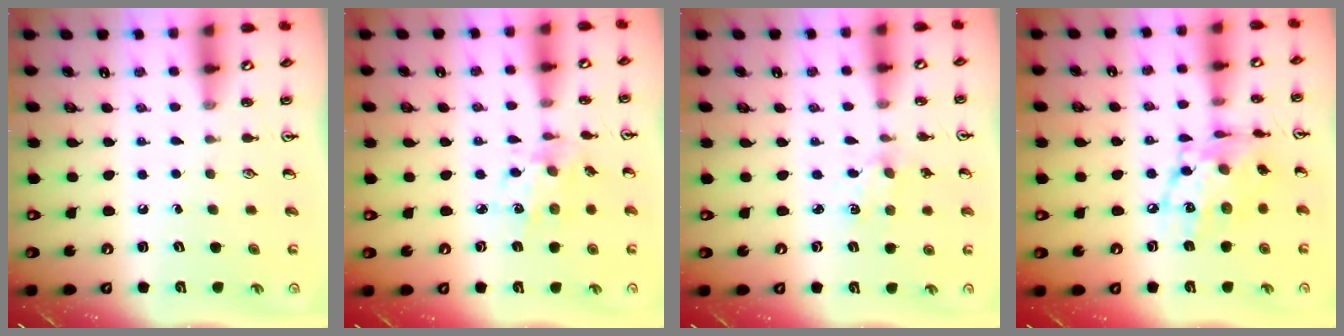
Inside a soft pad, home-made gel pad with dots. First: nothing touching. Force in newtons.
{"total": 6.5, "press": 6.5, "slide": 0.5}
{"total": 2.0, "press": 2.0, "slide": 0.3}
{"total": 14.7, "press": 14.7, "slide": 0.9}